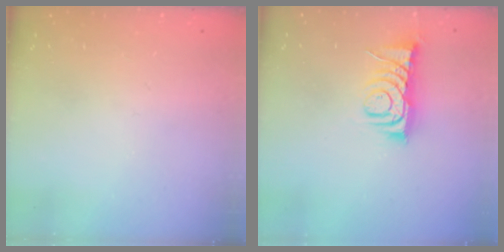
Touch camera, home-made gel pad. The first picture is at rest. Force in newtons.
{"total": 7.4, "press": 7.4, "slide": 0.4}